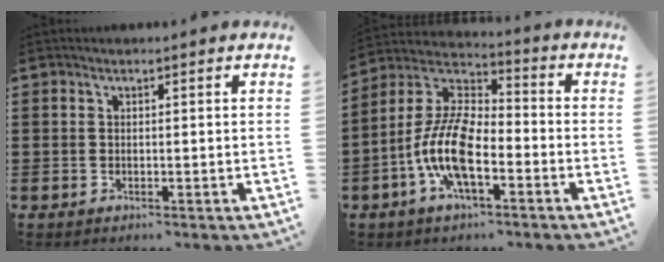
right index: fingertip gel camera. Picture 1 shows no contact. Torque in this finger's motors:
{"motor_torque": [2.14, 0.00, 1.05, 0.21]}